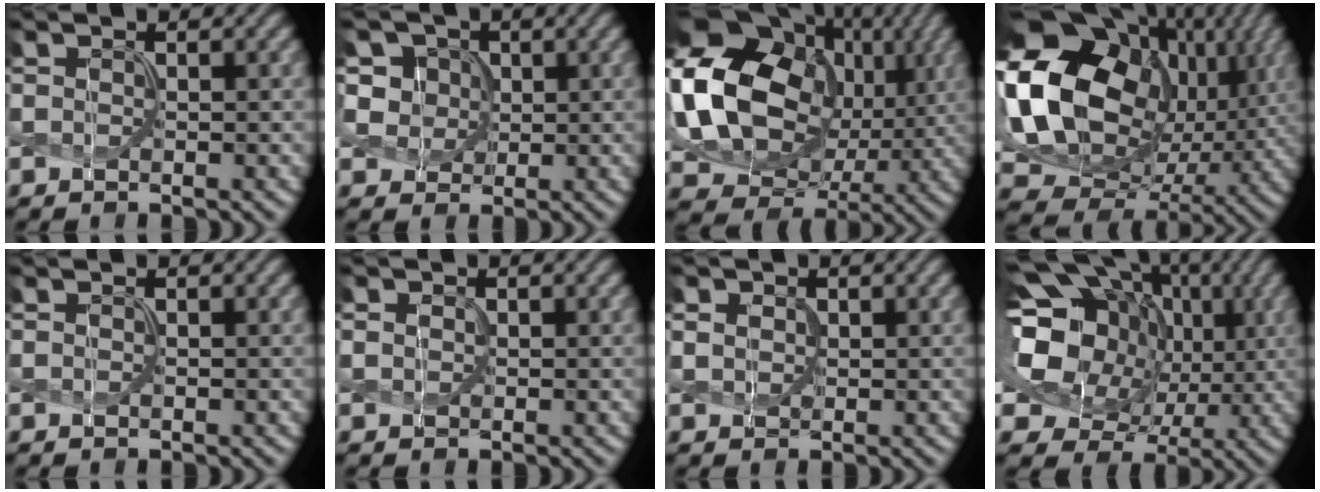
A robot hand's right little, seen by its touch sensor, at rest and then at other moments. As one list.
[{"total": 6.1, "force": [2.5, 4.9, 2.5], "torque": [-0.056, 0.012, 0.032]}, {"total": 18.6, "force": [2.9, 14.6, 11.0], "torque": [-0.235, 0.011, 0.063]}, {"total": 20.7, "force": [3.8, 15.8, 12.9], "torque": [-0.264, 0.009, 0.089]}, {"total": 0.0}, {"total": 0.7, "force": [0.2, 0.6, 0.3], "torque": [-0.007, 0.000, 0.003]}, {"total": 1.7, "force": [0.8, 1.3, 0.8], "torque": [-0.021, 0.008, 0.010]}, {"total": 15.2, "force": [1.2, 12.2, 8.9], "torque": [-0.168, 0.000, 0.005]}]